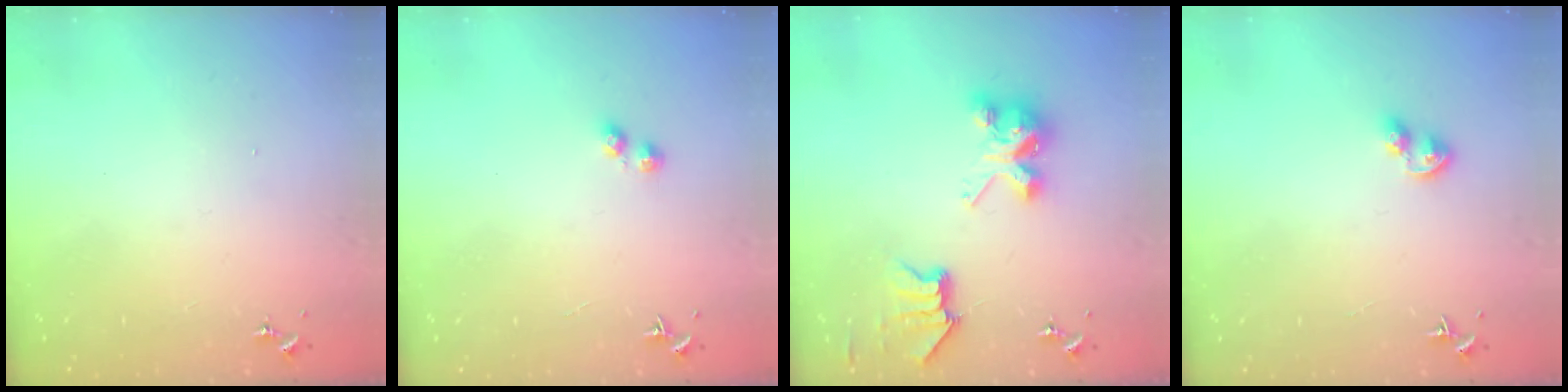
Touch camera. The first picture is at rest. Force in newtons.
{"total": 3.2, "press": 3.1, "slide": 0.6}
{"total": 7.9, "press": 7.9, "slide": 0.1}
{"total": 5.7, "press": 5.6, "slide": 1.3}